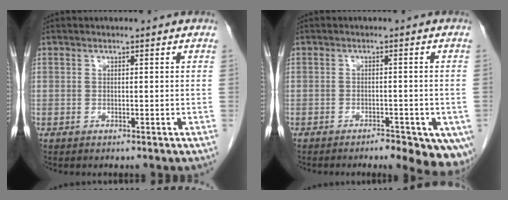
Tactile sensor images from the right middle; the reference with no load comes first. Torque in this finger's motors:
{"motor_torque": [1.10, -1.04, 0.20, 0.03]}